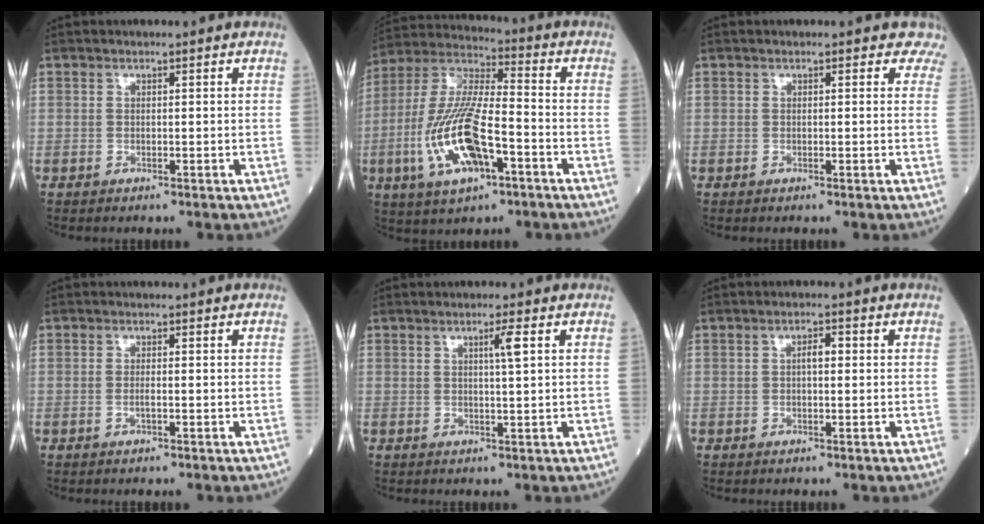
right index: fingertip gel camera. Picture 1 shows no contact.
{"total": 15.8, "force": [-5.0, 4.6, 14.3], "torque": [-0.304, -0.006, -0.091]}
{"total": 1.8, "force": [1.4, 1.2, 0.2], "torque": [0.019, -0.004, -0.005]}
{"total": 1.2, "force": [-0.3, 0.2, 1.1], "torque": [-0.025, -0.001, -0.007]}
{"total": 2.5, "force": [0.9, -0.4, 2.3], "torque": [-0.040, -0.002, 0.015]}
{"total": 1.9, "force": [0.2, 0.7, 1.8], "torque": [-0.029, 0.004, 0.001]}